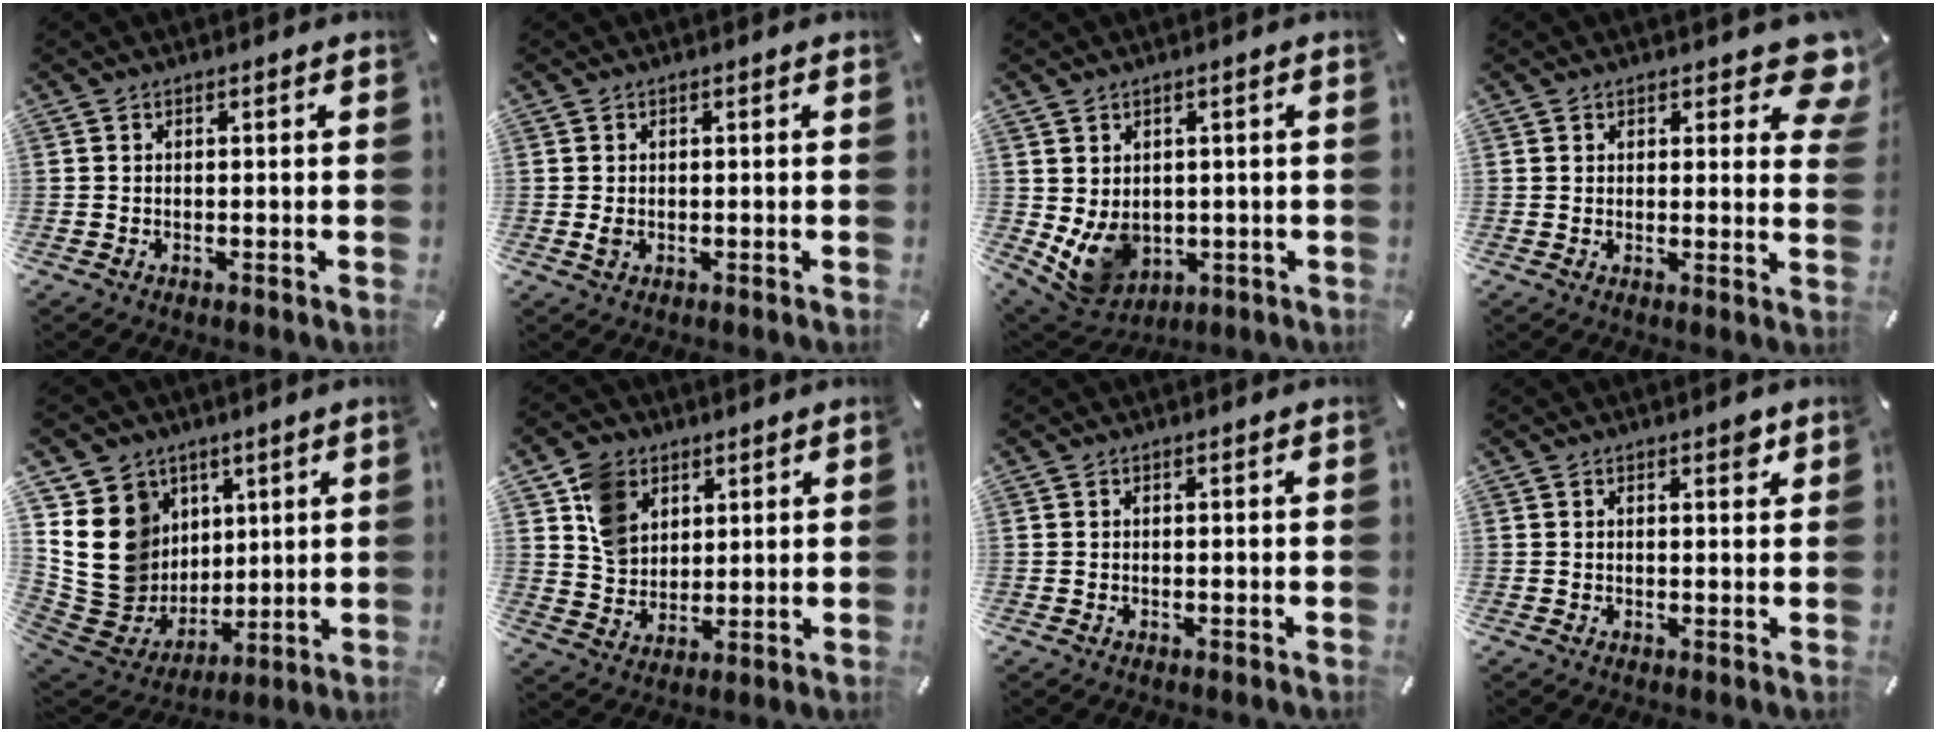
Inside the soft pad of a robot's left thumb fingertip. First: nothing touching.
{"total": 1.4, "force": [0.0, 1.0, 0.9], "torque": [-0.017, 0.002, -0.001]}
{"total": 8.7, "force": [-0.2, 7.5, 4.3], "torque": [-0.096, -0.012, -0.002]}
{"total": 7.1, "force": [4.4, 3.4, 4.3], "torque": [-0.035, -0.026, 0.073]}
{"total": 17.7, "force": [3.9, 16.0, 6.6], "torque": [-0.124, -0.034, 0.089]}
{"total": 9.6, "force": [4.3, 8.0, 3.3], "torque": [-0.064, 0.001, 0.085]}
{"total": 0.0}
{"total": 1.8, "force": [1.0, 0.9, 1.2], "torque": [-0.010, -0.003, 0.014]}